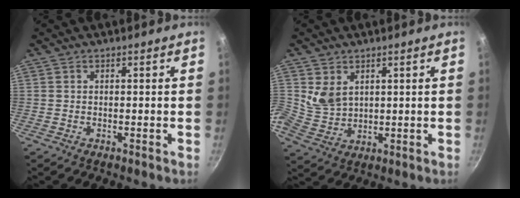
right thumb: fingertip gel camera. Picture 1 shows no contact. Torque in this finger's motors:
{"motor_torque": [-0.03, 0.00, 1.02, -0.17, 0.31]}